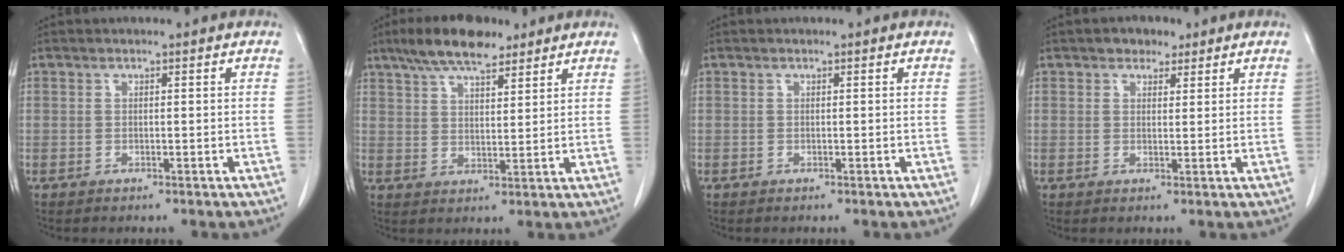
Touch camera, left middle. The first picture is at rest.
{"total": 9.4, "force": [7.1, 2.8, 5.5], "torque": [-0.103, 0.014, 0.124]}
{"total": 0.0}
{"total": 2.8, "force": [1.9, 1.7, 1.1], "torque": [-0.017, 0.005, 0.028]}